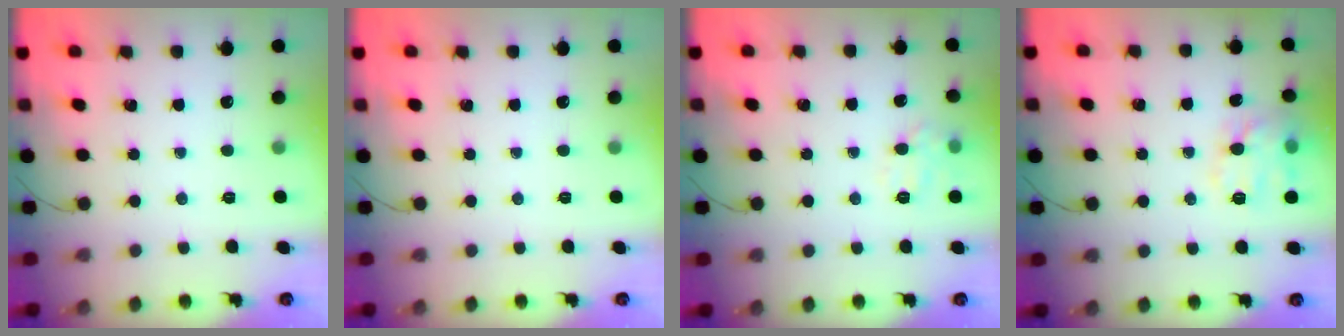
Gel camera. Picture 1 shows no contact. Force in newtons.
{"total": 0.0}
{"total": 7.3, "press": 7.2, "slide": 0.8}
{"total": 13.2, "press": 13.2, "slide": 0.6}